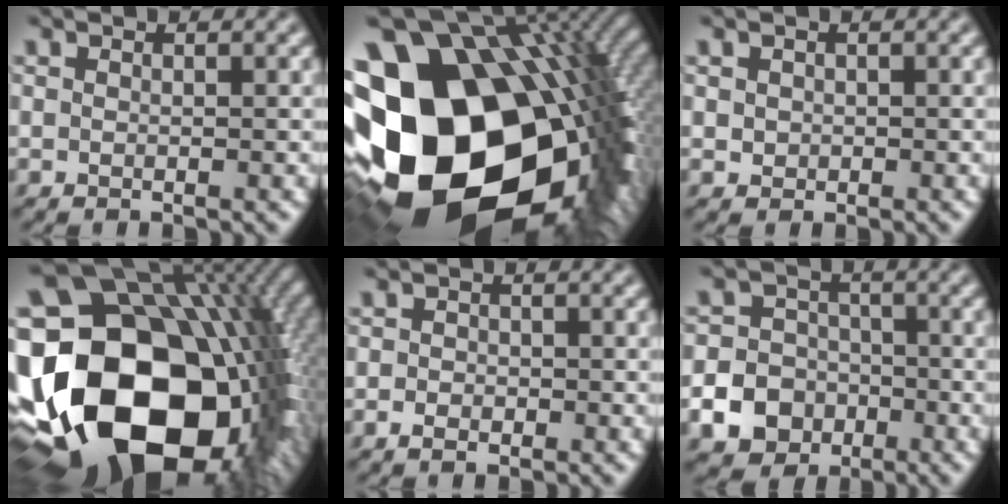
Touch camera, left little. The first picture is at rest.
{"total": 22.7, "force": [-3.6, 15.7, 16.0], "torque": [-0.312, -0.077, -0.017]}
{"total": 0.8, "force": [0.1, 0.7, 0.2], "torque": [-0.002, -0.003, 0.005]}
{"total": 22.9, "force": [-4.0, 16.2, 15.8], "torque": [-0.332, -0.054, -0.038]}
{"total": 1.3, "force": [-0.6, 1.0, 0.7], "torque": [-0.011, -0.002, -0.013]}
{"total": 9.1, "force": [-4.2, 7.9, 2.0], "torque": [-0.042, -0.027, -0.091]}